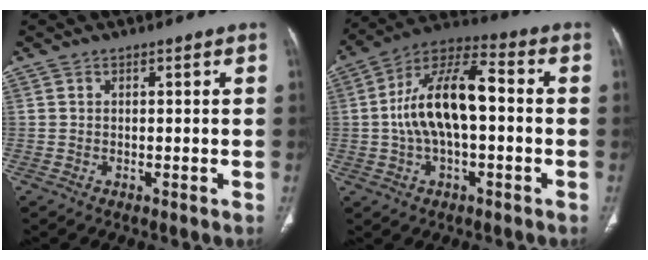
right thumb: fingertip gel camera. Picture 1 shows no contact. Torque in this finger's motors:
{"motor_torque": [0.14, 0.62, 1.55, -0.58, 0.49]}